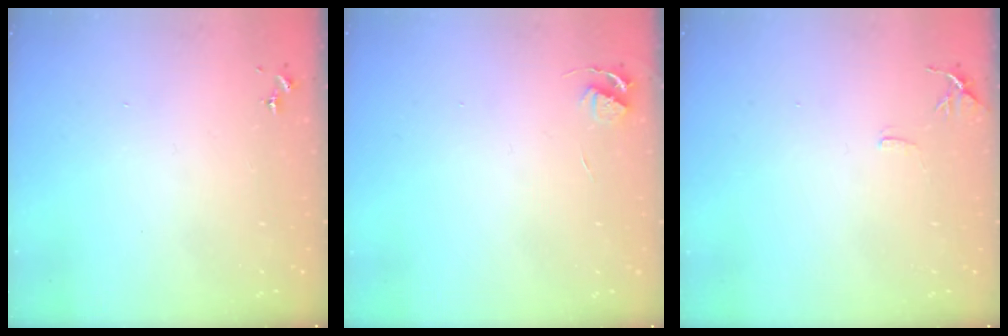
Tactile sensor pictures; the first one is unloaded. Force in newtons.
{"total": 4.1, "press": 4.1, "slide": 0.5}
{"total": 6.2, "press": 6.1, "slide": 0.7}